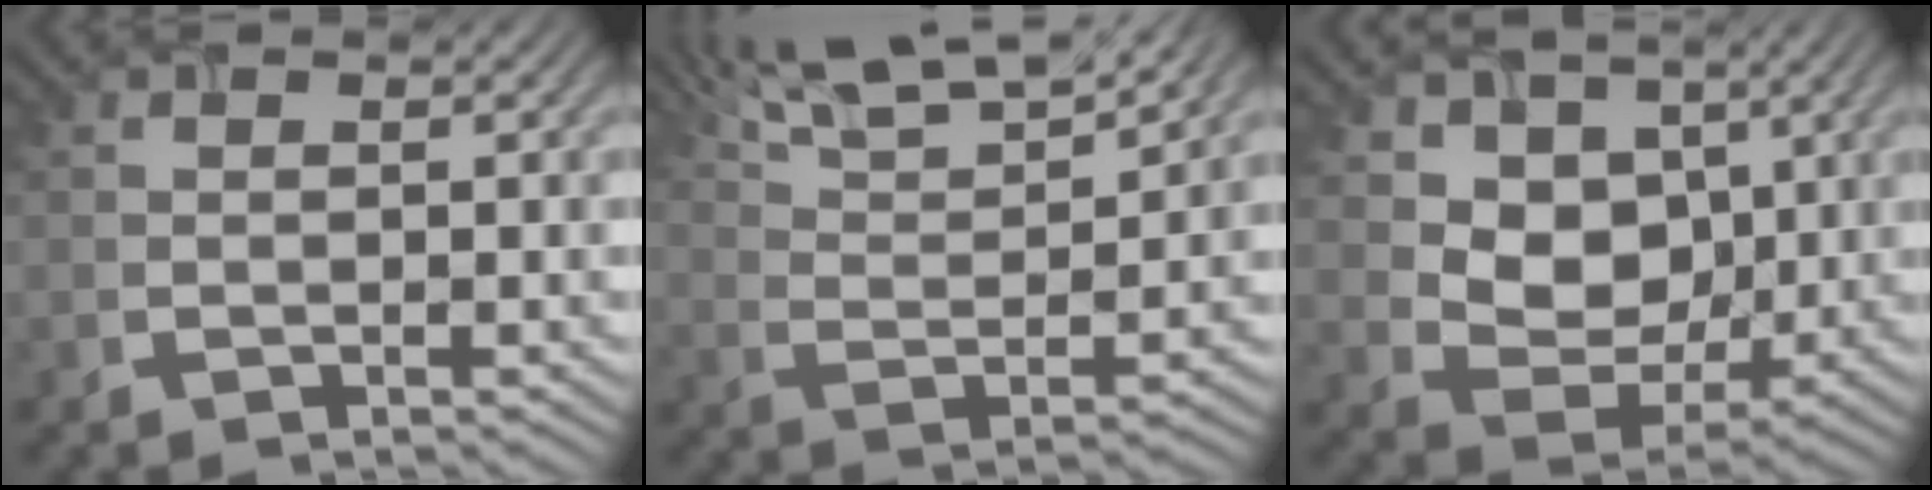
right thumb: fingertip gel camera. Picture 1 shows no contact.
{"total": 10.8, "force": [8.4, 2.6, 6.4], "torque": [-0.132, 0.009, 0.144]}
{"total": 8.5, "force": [3.6, 6.4, 4.2], "torque": [-0.103, -0.010, 0.067]}